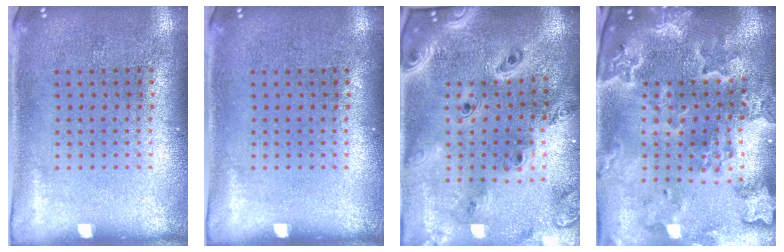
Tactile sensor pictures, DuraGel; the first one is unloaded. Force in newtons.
{"total": 0.0}
{"total": 2.9, "press": 2.5, "slide": 1.6}
{"total": 3.4, "press": 3.1, "slide": 1.4}